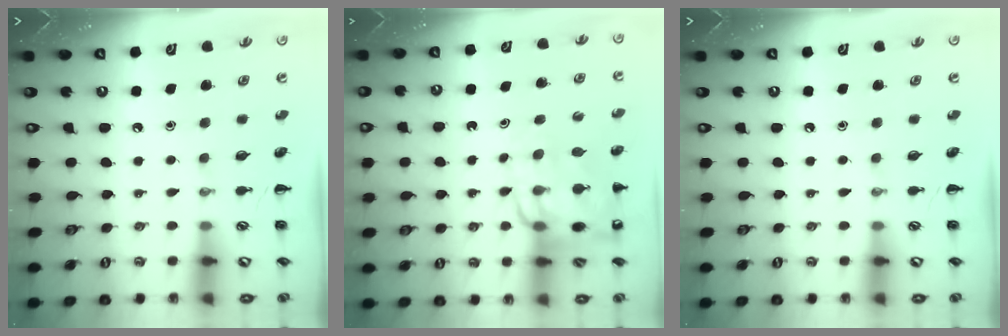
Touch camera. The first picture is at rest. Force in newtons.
{"total": 13.8, "press": 13.4, "slide": 3.4}
{"total": 0.0}